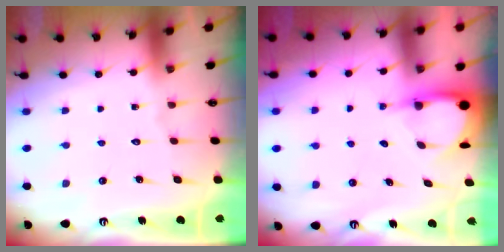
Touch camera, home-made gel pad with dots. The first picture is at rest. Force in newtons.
{"total": 3.7, "press": 3.7, "slide": 0.2}